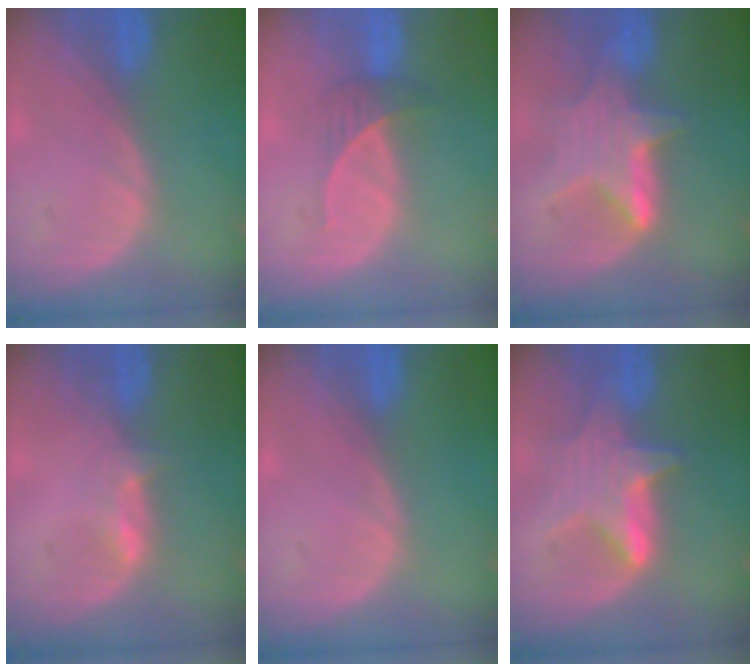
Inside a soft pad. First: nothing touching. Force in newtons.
{"total": 2.8, "press": 2.7, "slide": 0.9}
{"total": 6.8, "press": 6.6, "slide": 1.5}
{"total": 2.1, "press": 2.0, "slide": 0.4}
{"total": 0.0}
{"total": 6.6, "press": 6.6, "slide": 0.2}